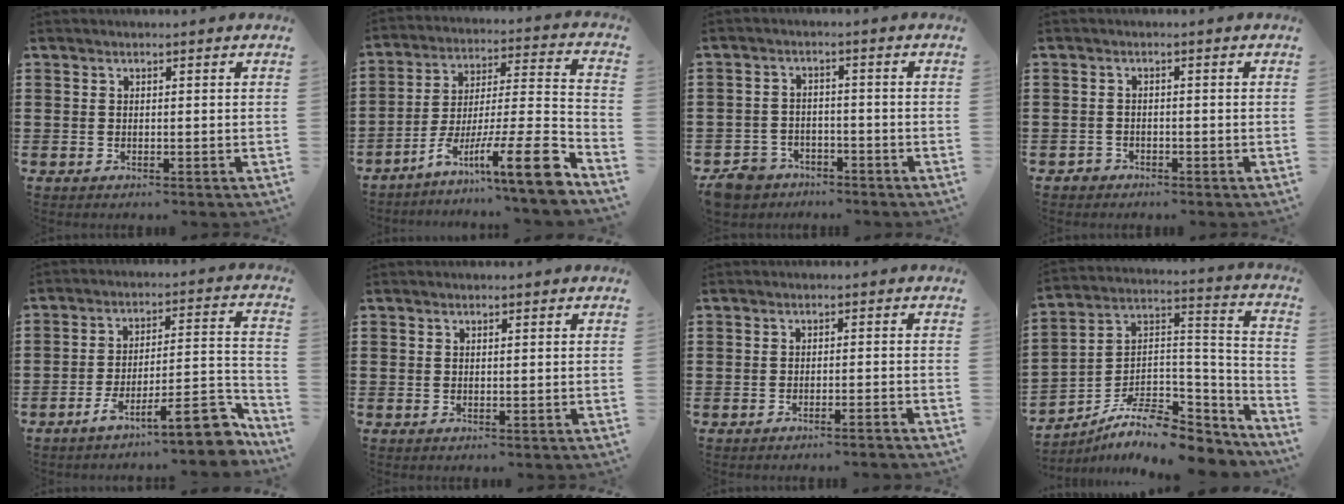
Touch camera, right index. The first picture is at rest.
{"total": 14.3, "force": [-9.5, 1.2, 10.7], "torque": [-0.165, 0.019, -0.166]}
{"total": 4.7, "force": [-4.4, 1.7, 0.5], "torque": [-0.032, 0.004, -0.094]}
{"total": 1.2, "force": [-1.1, 0.6, 0.0], "torque": [-0.004, 0.003, -0.025]}
{"total": 11.9, "force": [-8.0, 2.6, 8.4], "torque": [-0.118, 0.019, -0.142]}
{"total": 0.0}
{"total": 1.5, "force": [-1.4, -0.3, 0.7], "torque": [-0.011, 0.001, -0.026]}
{"total": 9.9, "force": [-7.5, 3.7, 5.3], "torque": [-0.103, 0.011, -0.145]}